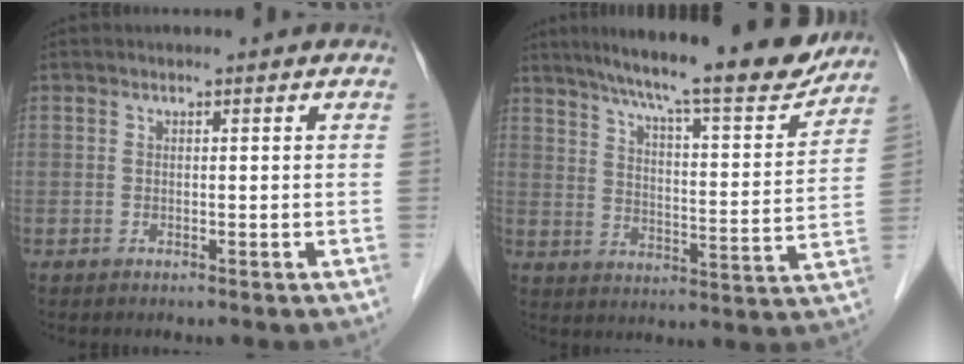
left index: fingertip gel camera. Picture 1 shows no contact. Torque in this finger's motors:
{"motor_torque": [0.37, -0.51, 0.63, 0.14]}